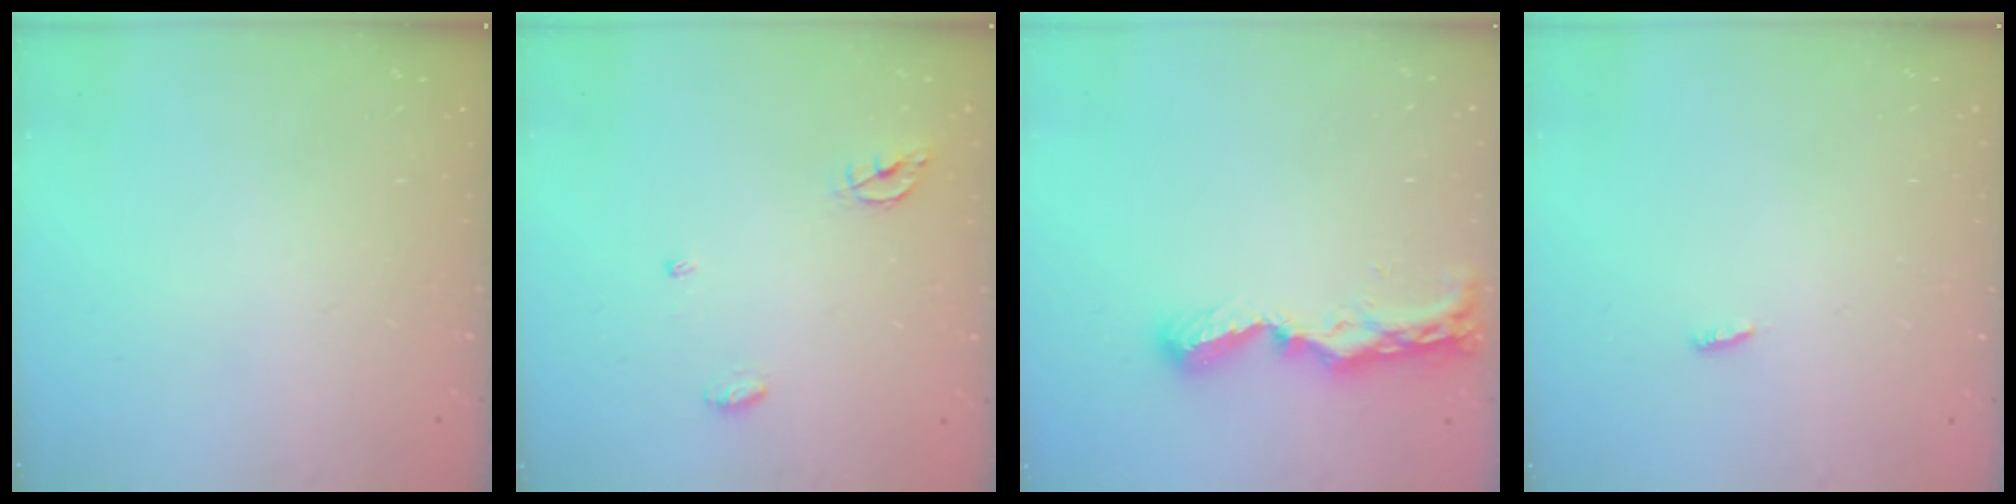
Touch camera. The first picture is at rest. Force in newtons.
{"total": 4.2, "press": 4.2, "slide": 0.3}
{"total": 8.8, "press": 8.8, "slide": 0.3}
{"total": 2.8, "press": 2.7, "slide": 0.8}